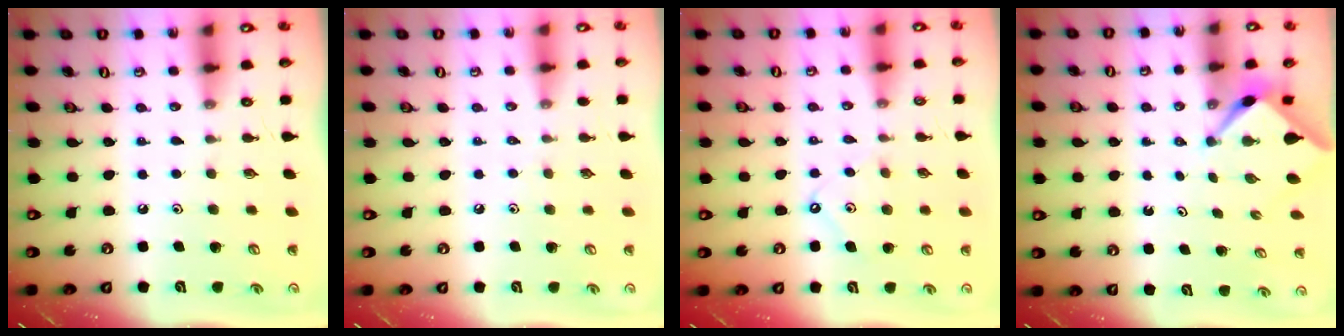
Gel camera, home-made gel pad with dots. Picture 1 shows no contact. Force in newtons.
{"total": 3.2, "press": 3.2, "slide": 0.6}
{"total": 6.8, "press": 6.8, "slide": 0.8}
{"total": 2.5, "press": 2.5, "slide": 0.3}